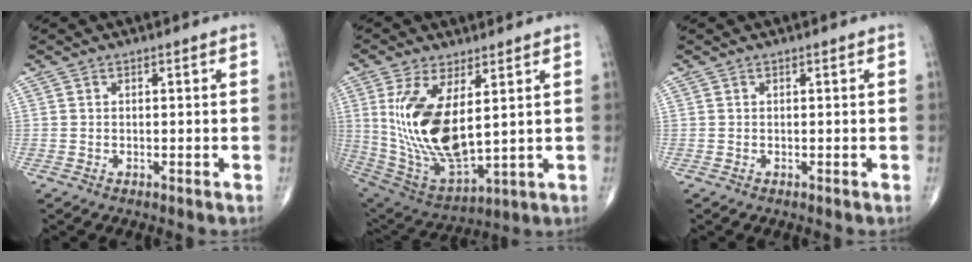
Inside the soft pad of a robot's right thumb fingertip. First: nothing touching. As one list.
[{"total": 17.5, "force": [3.5, 7.8, 15.2], "torque": [-0.301, -0.029, 0.090]}, {"total": 0.0}]